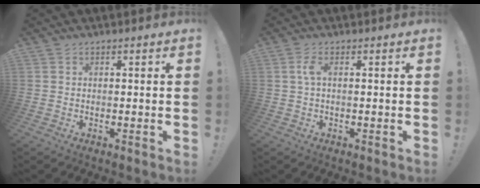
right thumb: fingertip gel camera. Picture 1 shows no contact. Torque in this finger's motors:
{"motor_torque": [0.01, 0.00, 0.25, -0.02, -0.01]}